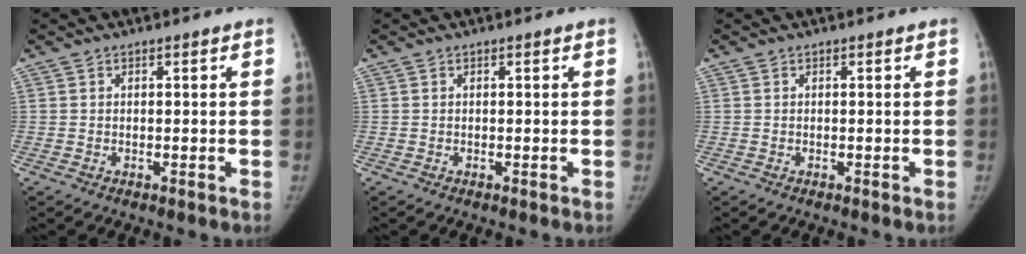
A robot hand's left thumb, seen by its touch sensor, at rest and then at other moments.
{"total": 0.0}
{"total": 0.0}